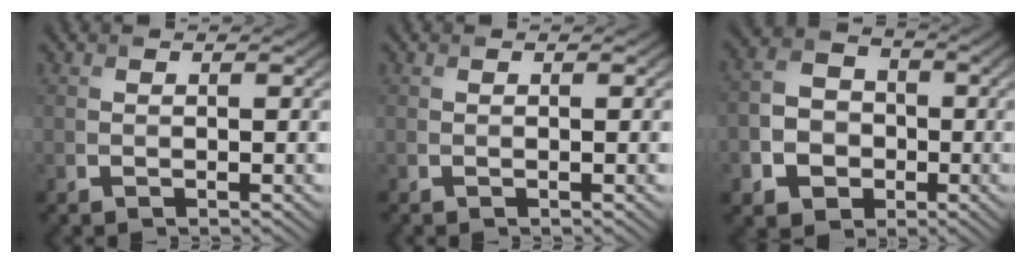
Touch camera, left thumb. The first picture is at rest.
{"total": 0.0}
{"total": 7.3, "force": [-2.6, 6.0, 3.2], "torque": [-0.076, -0.018, -0.058]}